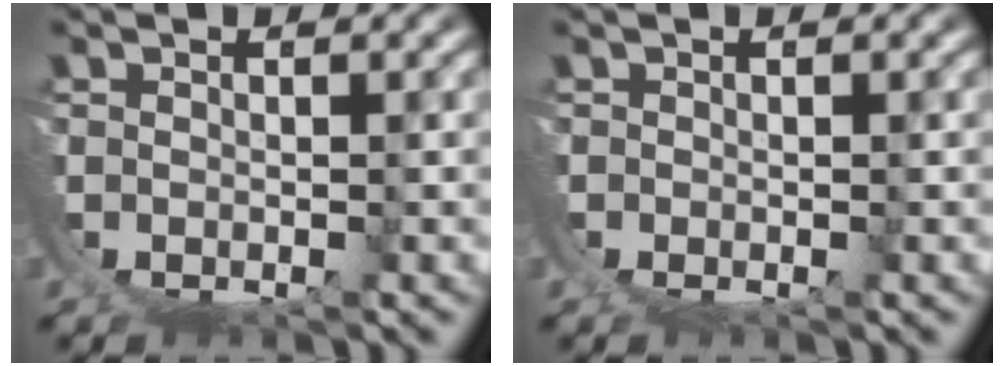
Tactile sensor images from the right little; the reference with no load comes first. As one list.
[{"total": 0.0}]